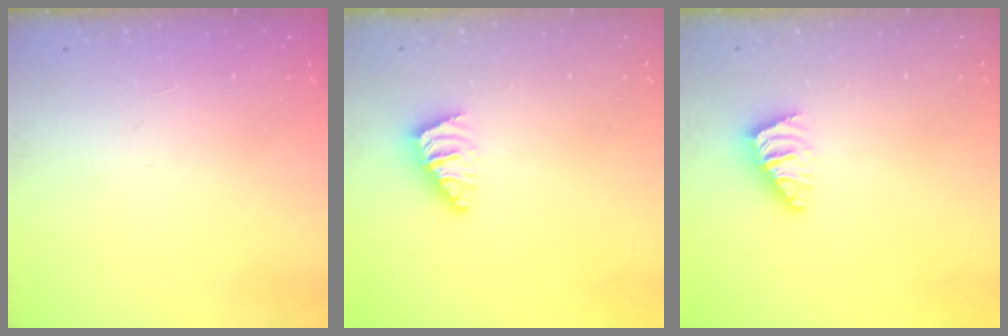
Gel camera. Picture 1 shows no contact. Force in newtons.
{"total": 1.1, "press": 1.0, "slide": 0.3}
{"total": 1.1, "press": 1.0, "slide": 0.3}